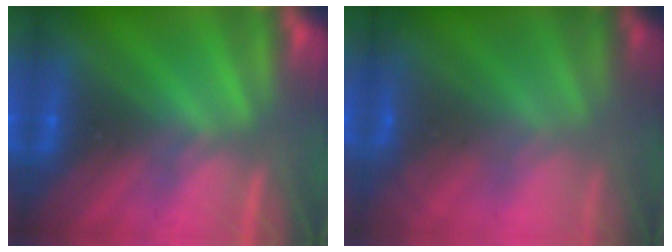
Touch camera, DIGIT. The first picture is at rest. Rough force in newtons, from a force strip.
{"total": 5.8}